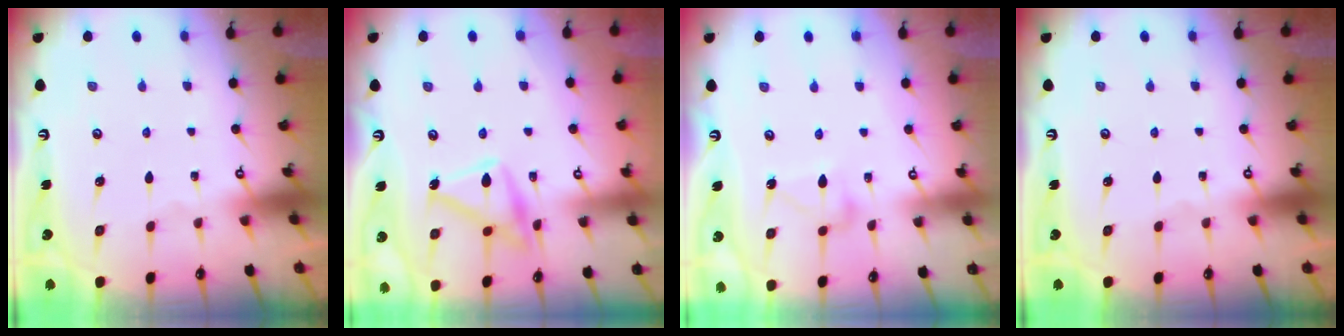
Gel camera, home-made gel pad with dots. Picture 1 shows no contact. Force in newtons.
{"total": 14.4, "press": 14.4, "slide": 0.7}
{"total": 9.0, "press": 9.0, "slide": 0.4}
{"total": 0.0}